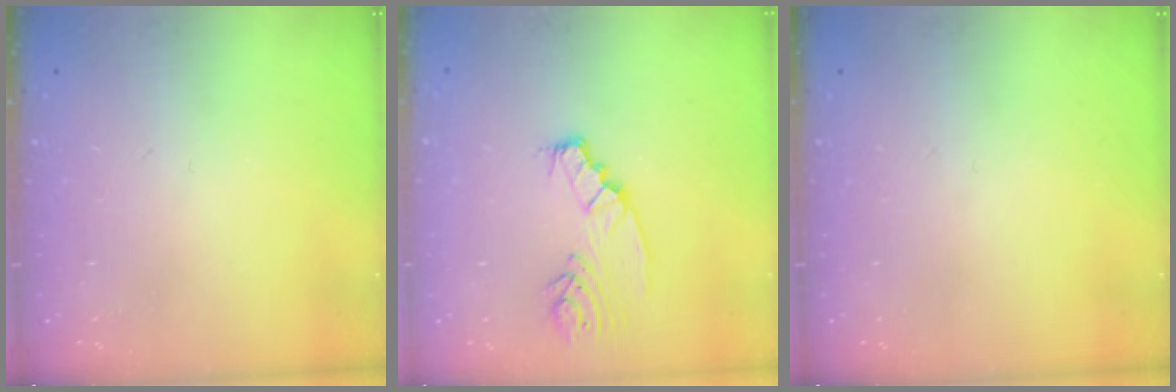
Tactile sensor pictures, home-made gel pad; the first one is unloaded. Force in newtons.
{"total": 5.6, "press": 5.6, "slide": 0.4}
{"total": 0.0}